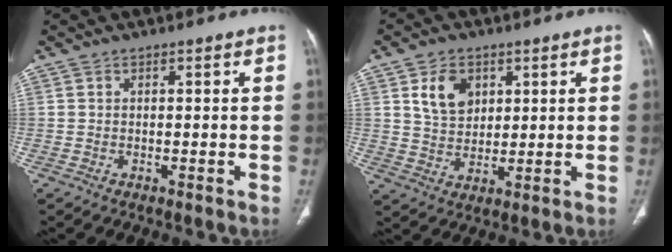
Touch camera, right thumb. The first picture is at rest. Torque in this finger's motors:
{"motor_torque": [-0.97, 0.87, 0.84, -0.12, 0.04]}